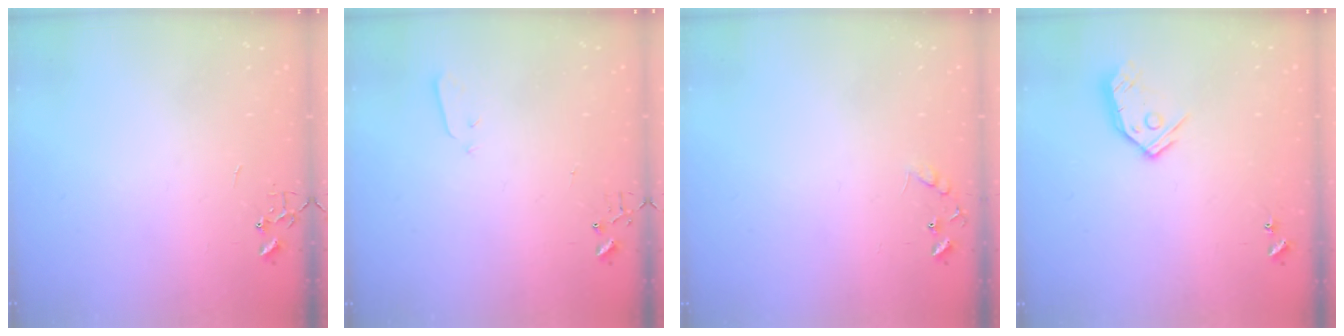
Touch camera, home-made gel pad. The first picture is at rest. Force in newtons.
{"total": 2.1, "press": 2.1, "slide": 0.3}
{"total": 8.9, "press": 8.9, "slide": 0.5}
{"total": 9.9, "press": 9.9, "slide": 0.8}